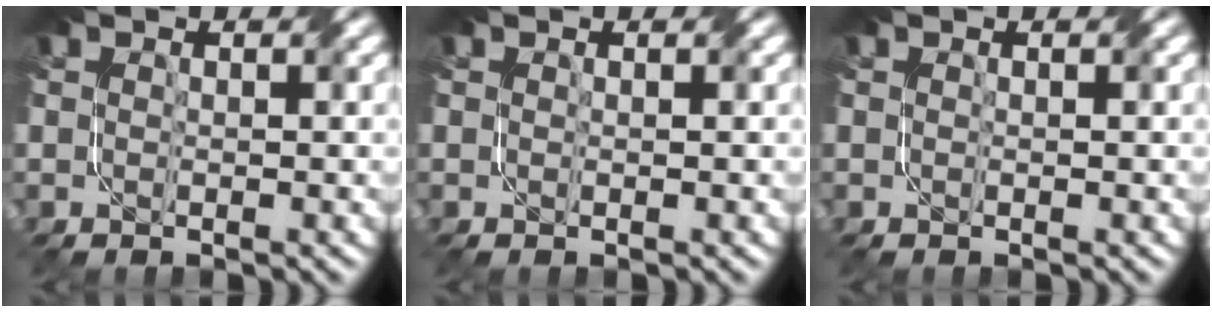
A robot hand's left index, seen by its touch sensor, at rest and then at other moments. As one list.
[{"total": 0.0}, {"total": 0.0}]